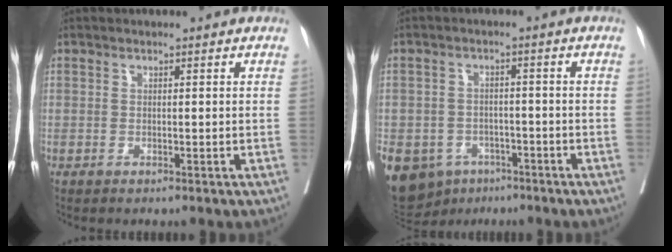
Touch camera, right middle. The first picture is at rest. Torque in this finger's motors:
{"motor_torque": [1.15, -0.99, 1.05, 0.21]}